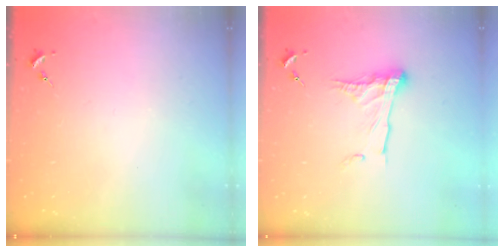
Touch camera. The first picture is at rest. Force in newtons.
{"total": 11.8, "press": 11.7, "slide": 1.1}